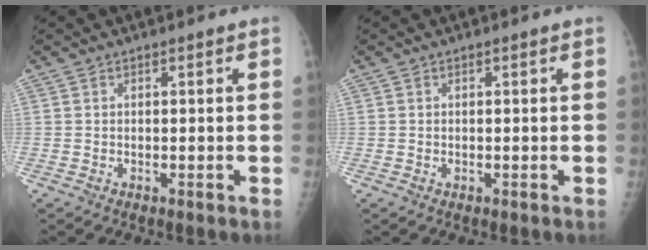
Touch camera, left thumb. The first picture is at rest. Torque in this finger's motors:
{"motor_torque": [-0.13, -0.06, -0.12, -0.12, 0.00]}